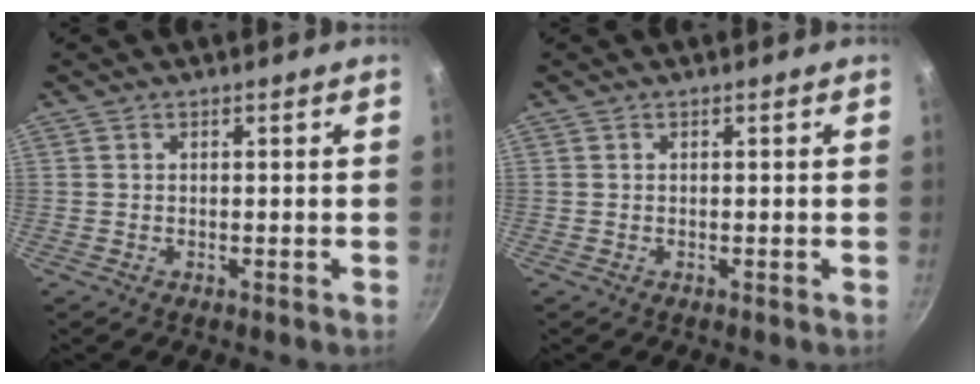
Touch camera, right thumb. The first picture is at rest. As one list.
[{"total": 0.0}]